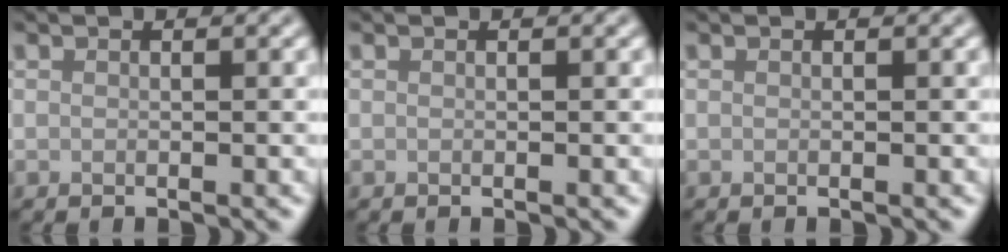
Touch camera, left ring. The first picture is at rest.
{"total": 0.0}
{"total": 0.0}